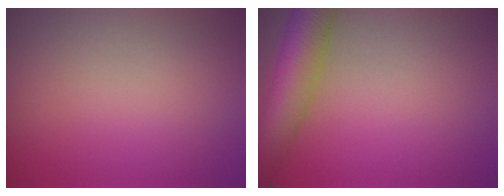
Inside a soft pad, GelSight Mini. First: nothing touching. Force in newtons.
{"total": 7.7, "press": 7.7, "slide": 0.4}